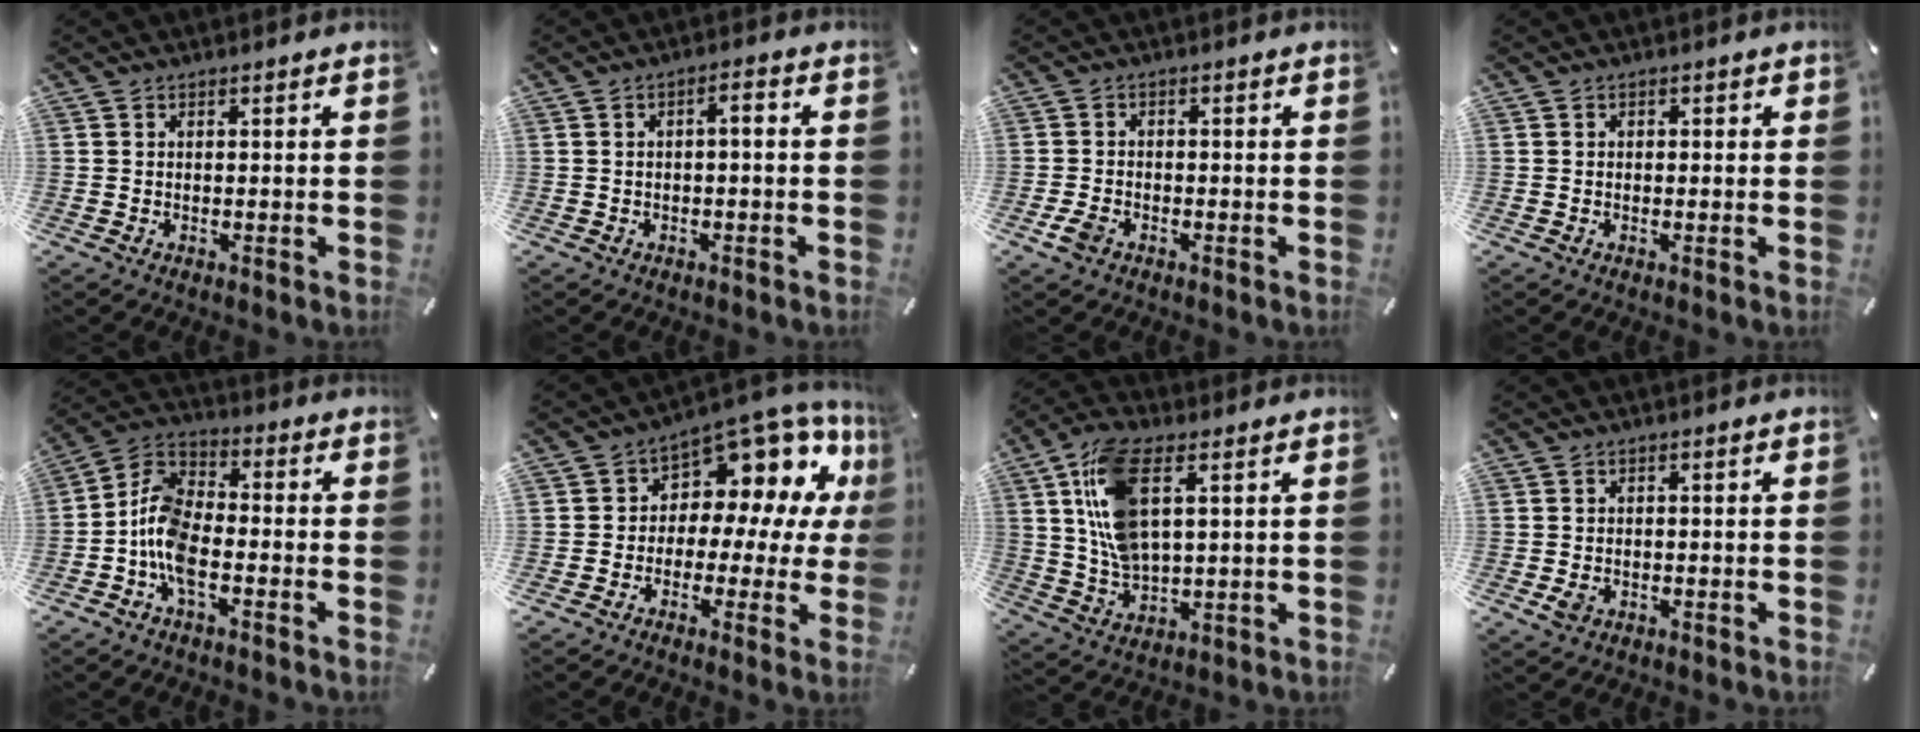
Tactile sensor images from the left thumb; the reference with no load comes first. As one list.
[{"total": 2.6, "force": [-1.0, 0.8, 2.2], "torque": [-0.039, 0.012, -0.022]}, {"total": 3.2, "force": [-1.6, 2.2, 1.8], "torque": [-0.043, 0.002, -0.032]}, {"total": 0.7, "force": [-0.2, 0.7, 0.2], "torque": [-0.004, 0.005, -0.005]}, {"total": 10.1, "force": [-4.4, 5.5, 7.2], "torque": [-0.170, 0.001, -0.088]}, {"total": 9.9, "force": [5.1, 6.2, 5.8], "torque": [-0.096, -0.056, 0.087]}, {"total": 14.1, "force": [4.5, 7.0, 11.4], "torque": [-0.252, -0.002, 0.084]}, {"total": 2.1, "force": [-0.6, 1.7, 1.1], "torque": [-0.026, -0.001, -0.012]}]